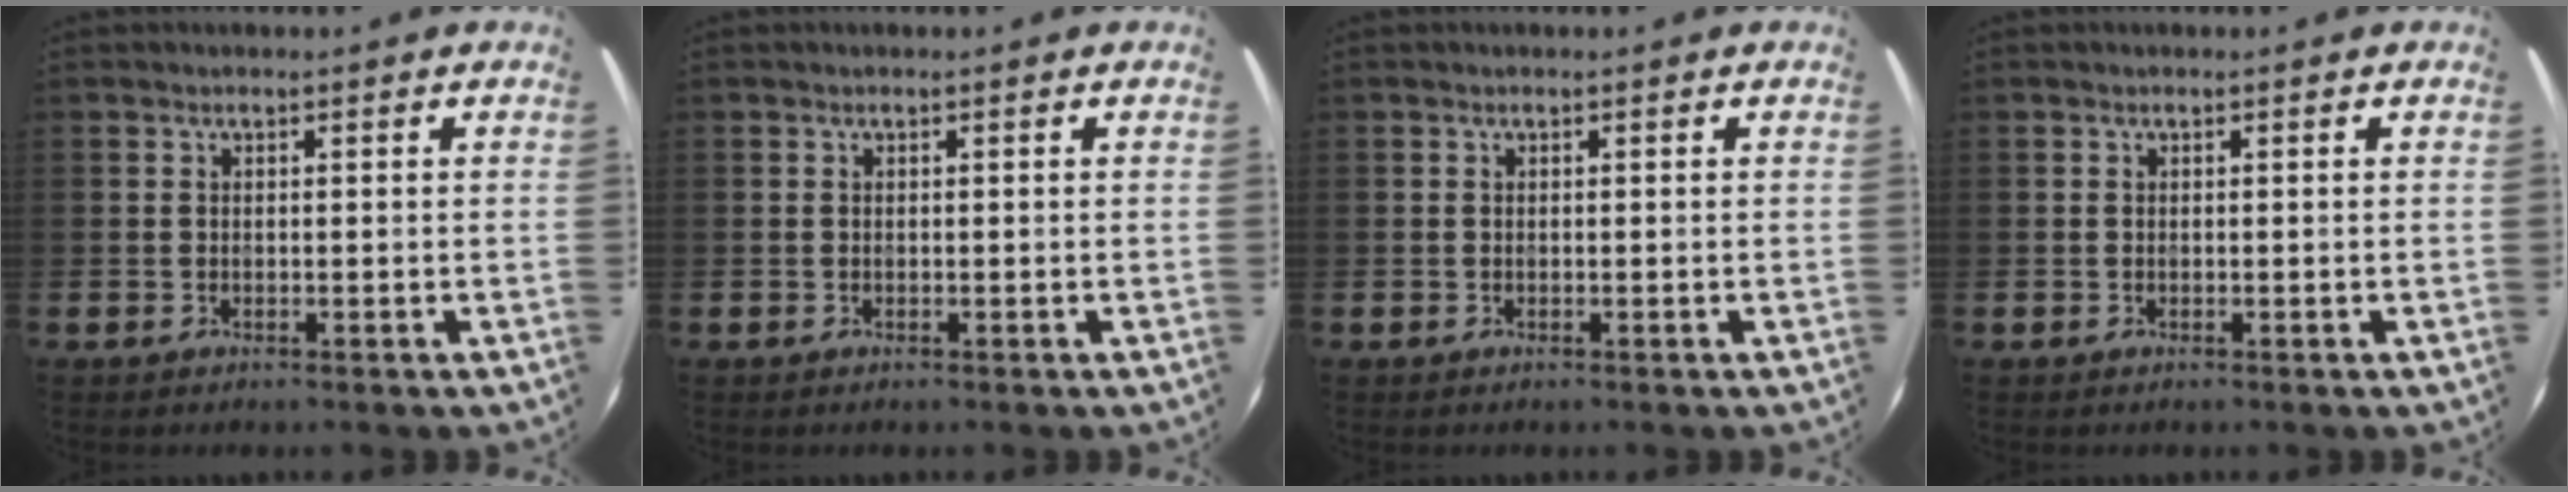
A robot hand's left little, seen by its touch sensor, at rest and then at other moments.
{"total": 0.0}
{"total": 0.0}
{"total": 0.0}